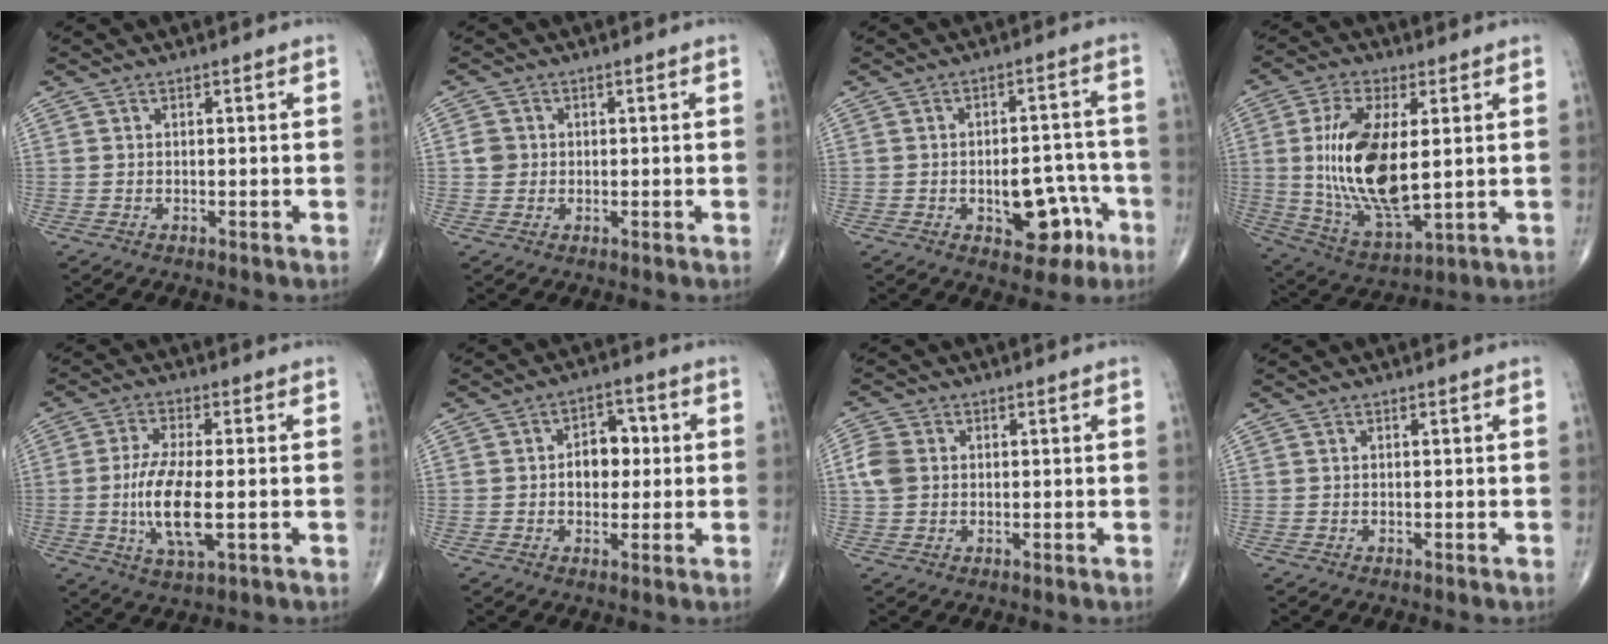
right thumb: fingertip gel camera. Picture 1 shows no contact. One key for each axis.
{"total": 2.4, "fx": 0.2, "fy": 2.3, "fz": 0.8, "tx": 0.000, "ty": 0.004, "tz": 0.004}
{"total": 10.4, "fx": -3.9, "fy": 5.9, "fz": 7.6, "tx": -0.067, "ty": 0.038, "tz": -0.043}
{"total": 18.2, "fx": 1.7, "fy": 8.0, "fz": 16.2, "tx": -0.314, "ty": -0.019, "tz": 0.043}
{"total": 10.6, "fx": -1.5, "fy": 3.5, "fz": 9.9, "tx": -0.202, "ty": -0.007, "tz": -0.027}
{"total": 6.8, "fx": 0.3, "fy": 4.8, "fz": 4.8, "tx": -0.039, "ty": 0.014, "tz": 0.000}
{"total": 4.6, "fx": 0.5, "fy": 3.7, "fz": 2.6, "tx": -0.059, "ty": 0.006, "tz": 0.005}
{"total": 0.0}